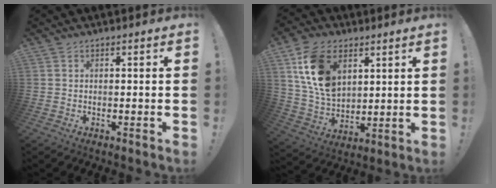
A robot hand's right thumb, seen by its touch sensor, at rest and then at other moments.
{"total": 16.1, "force": [7.0, 10.9, 9.5], "torque": [-0.177, -0.021, 0.135]}